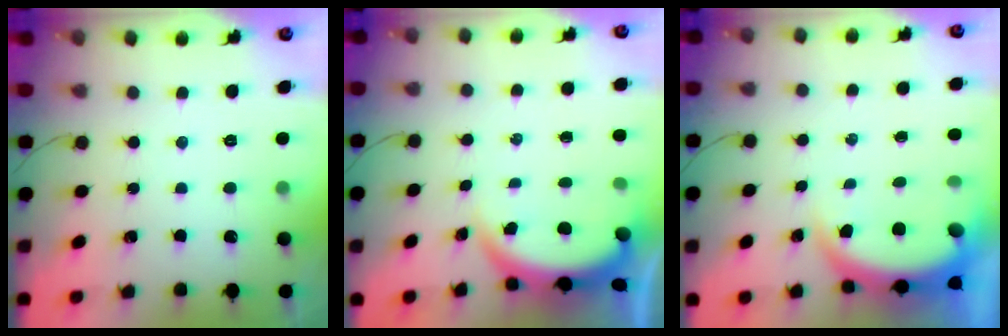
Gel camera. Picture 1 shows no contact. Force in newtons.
{"total": 3.9, "press": 3.9, "slide": 0.1}
{"total": 5.9, "press": 5.8, "slide": 0.4}